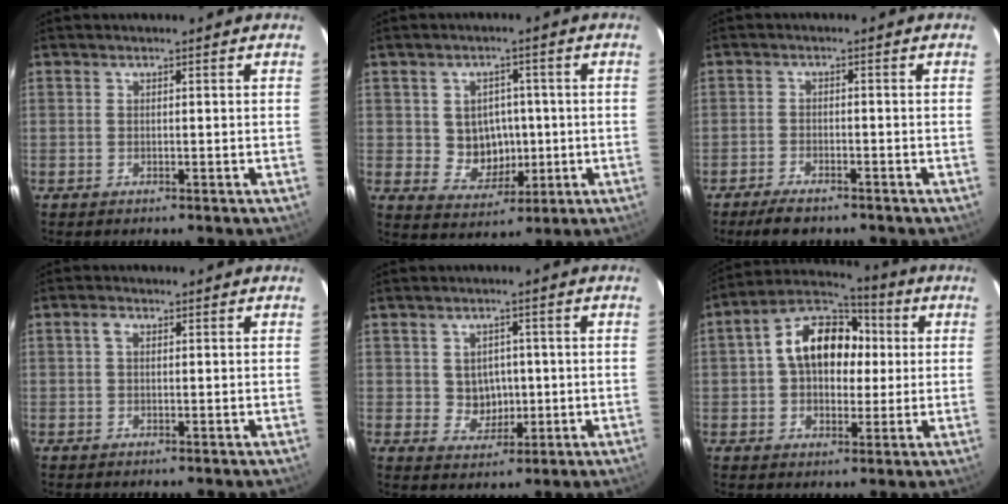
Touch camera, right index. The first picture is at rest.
{"total": 7.2, "force": [0.0, 6.6, 2.7], "torque": [-0.055, 0.009, 0.018]}
{"total": 5.0, "force": [-4.1, 1.5, 2.3], "torque": [-0.060, -0.007, -0.073]}
{"total": 1.4, "force": [0.4, 0.9, 1.0], "torque": [-0.019, 0.007, 0.005]}
{"total": 4.9, "force": [0.2, 4.6, 1.6], "torque": [-0.032, 0.008, 0.014]}
{"total": 13.5, "force": [2.0, 9.3, 9.6], "torque": [-0.173, 0.041, 0.028]}